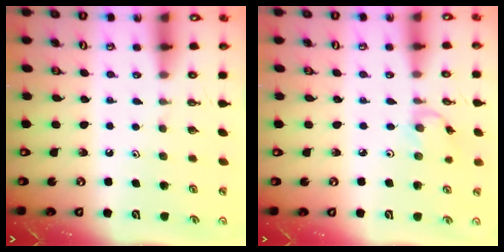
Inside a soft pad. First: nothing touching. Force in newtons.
{"total": 2.6, "press": 2.6, "slide": 0.3}